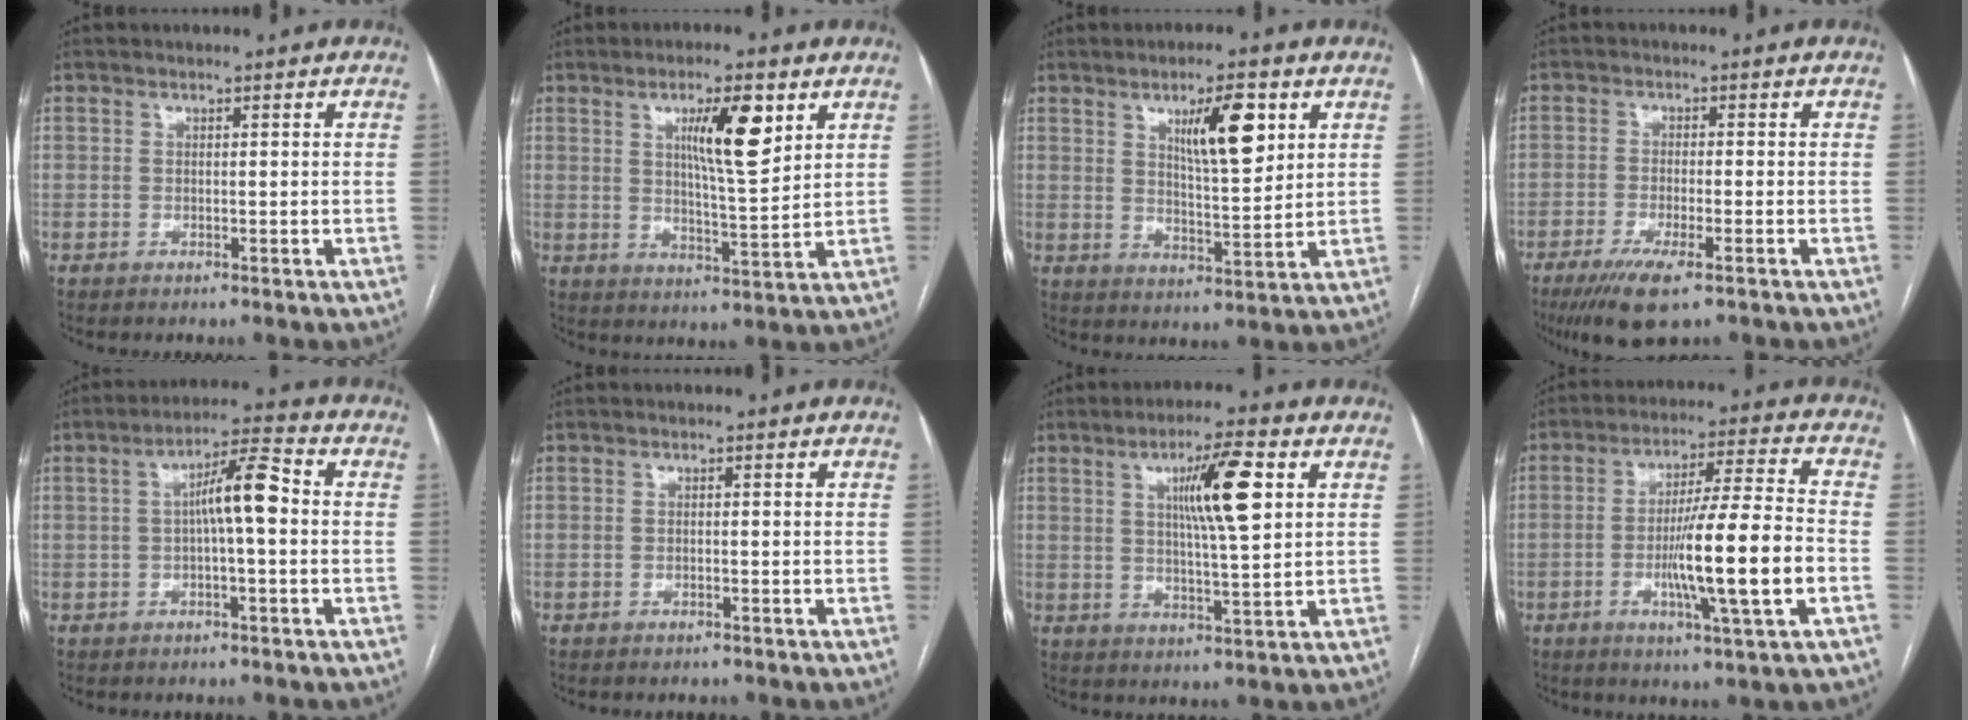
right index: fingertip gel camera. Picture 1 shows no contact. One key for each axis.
{"total": 9.3, "fx": 4.1, "fy": 1.3, "fz": 8.2, "tx": -0.137, "ty": -0.004, "tz": 0.067}
{"total": 9.3, "fx": 4.1, "fy": 1.9, "fz": 8.1, "tx": -0.134, "ty": -0.002, "tz": 0.069}
{"total": 7.6, "fx": -4.8, "fy": 1.0, "fz": 5.8, "tx": -0.104, "ty": -0.019, "tz": -0.077}
{"total": 7.1, "fx": 0.1, "fy": 0.9, "fz": 7.1, "tx": -0.120, "ty": 0.022, "tz": 0.000}
{"total": 1.1, "fx": -1.1, "fy": 0.3, "fz": 0.3, "tx": -0.009, "ty": -0.001, "tz": -0.014}
{"total": 9.8, "fx": 3.2, "fy": 0.7, "fz": 9.2, "tx": -0.154, "ty": 0.004, "tz": 0.050}
{"total": 14.0, "fx": -3.4, "fy": -0.3, "fz": 13.5, "tx": -0.233, "ty": -0.007, "tz": -0.060}